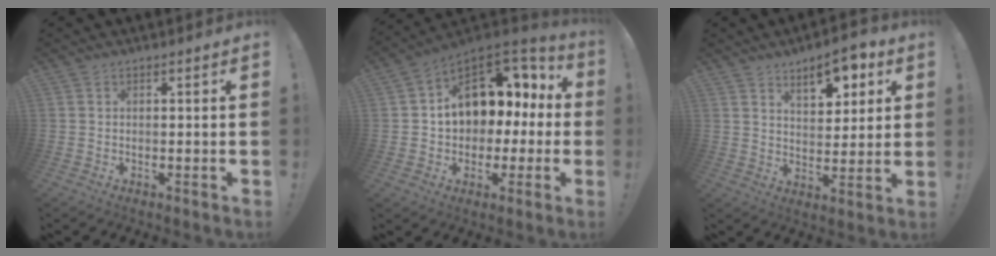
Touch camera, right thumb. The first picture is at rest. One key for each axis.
{"total": 12.9, "fx": 4.1, "fy": 9.9, "fz": 7.2, "tx": -0.103, "ty": -0.027, "tz": 0.084}
{"total": 10.0, "fx": 6.1, "fy": 4.8, "fz": 6.3, "tx": -0.074, "ty": -0.032, "tz": 0.105}